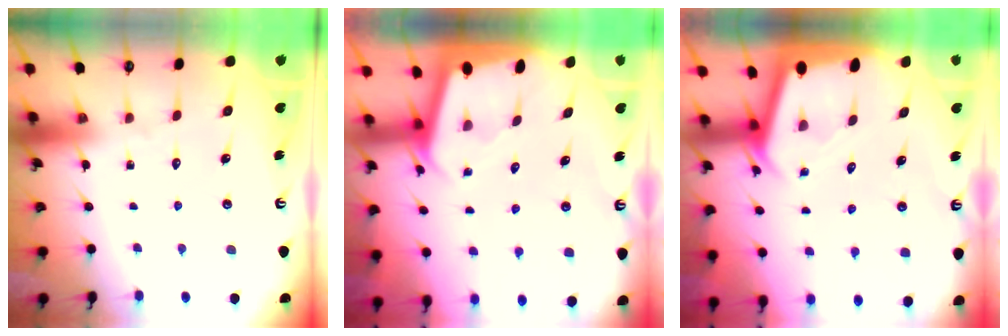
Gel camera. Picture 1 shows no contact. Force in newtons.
{"total": 1.8, "press": 1.8, "slide": 0.1}
{"total": 2.2, "press": 2.2, "slide": 0.2}